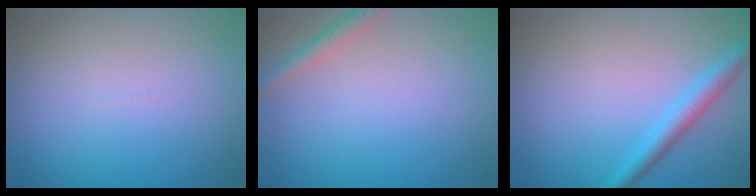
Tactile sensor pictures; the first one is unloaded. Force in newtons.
{"total": 1.8, "press": 1.8, "slide": 0.1}
{"total": 2.6, "press": 2.5, "slide": 0.1}